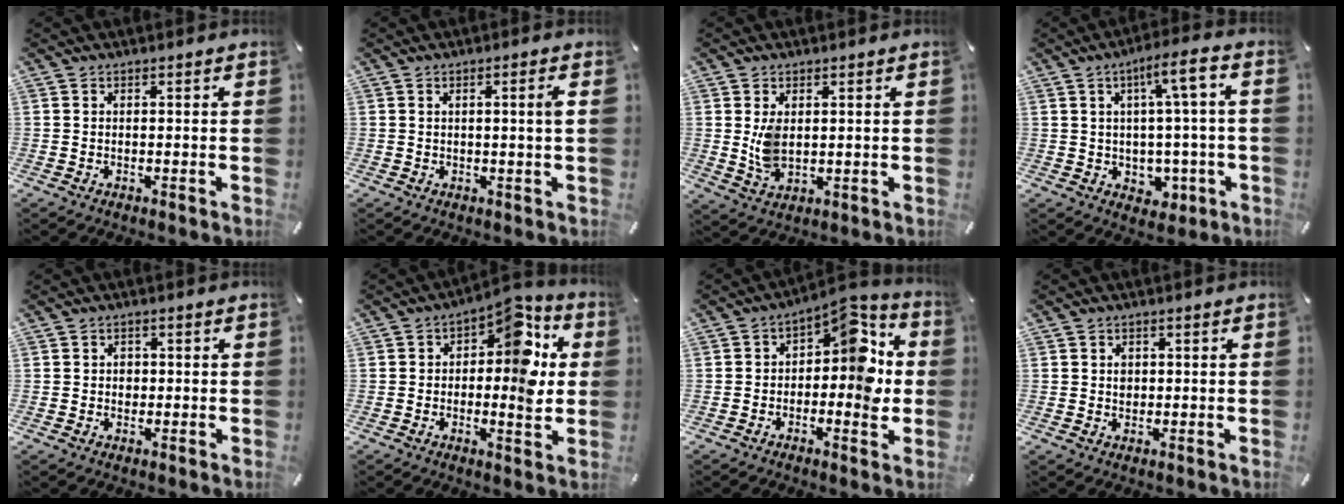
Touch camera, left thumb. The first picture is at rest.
{"total": 2.6, "force": [0.4, -0.2, 2.6], "torque": [-0.046, -0.004, 0.004]}
{"total": 5.4, "force": [1.2, 3.4, 4.1], "torque": [-0.081, -0.008, 0.017]}
{"total": 8.9, "force": [1.8, 4.2, 7.7], "torque": [-0.109, -0.011, 0.026]}
{"total": 1.6, "force": [-0.1, 1.4, 0.7], "torque": [-0.007, 0.002, -0.006]}
{"total": 11.7, "force": [3.4, 6.2, 9.4], "torque": [-0.108, -0.040, 0.054]}
{"total": 9.9, "force": [1.5, 5.8, 7.9], "torque": [-0.090, -0.036, 0.021]}
{"total": 1.8, "force": [0.2, 1.6, 0.8], "torque": [-0.010, 0.003, 0.000]}